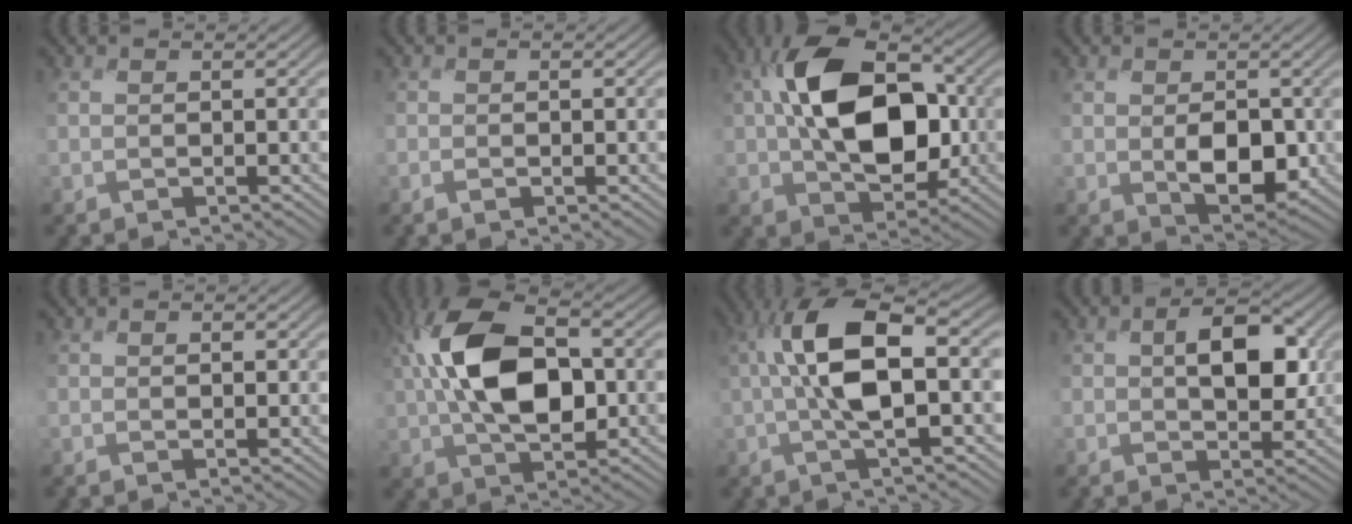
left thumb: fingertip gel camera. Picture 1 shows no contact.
{"total": 0.5, "force": [-0.5, 0.0, -0.1], "torque": [0.006, -0.002, -0.013]}
{"total": 14.3, "force": [0.6, 9.2, 11.0], "torque": [-0.196, 0.013, 0.007]}
{"total": 5.4, "force": [-0.4, 3.7, 4.0], "torque": [-0.083, -0.021, 0.002]}
{"total": 0.6, "force": [-0.1, 0.3, 0.5], "torque": [-0.005, -0.001, 0.000]}
{"total": 13.5, "force": [0.9, 7.9, 11.0], "torque": [-0.229, 0.015, 0.011]}
{"total": 10.4, "force": [0.4, 3.6, 9.8], "torque": [-0.191, 0.015, 0.000]}
{"total": 6.6, "force": [1.0, 3.9, 5.3], "torque": [-0.087, 0.002, 0.013]}